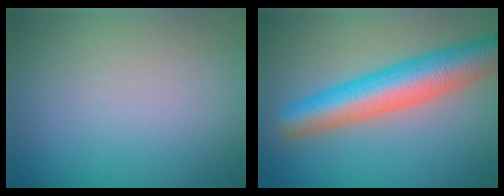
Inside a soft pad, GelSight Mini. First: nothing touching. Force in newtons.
{"total": 7.1, "press": 7.1, "slide": 0.2}